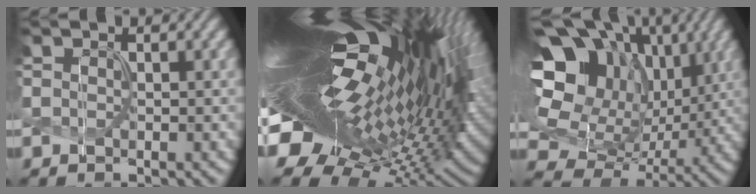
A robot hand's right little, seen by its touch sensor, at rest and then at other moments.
{"total": 21.1, "force": [4.4, 8.0, 19.0], "torque": [-0.321, -0.009, 0.066]}
{"total": 17.4, "force": [5.6, 12.4, 10.8], "torque": [-0.213, 0.032, 0.102]}